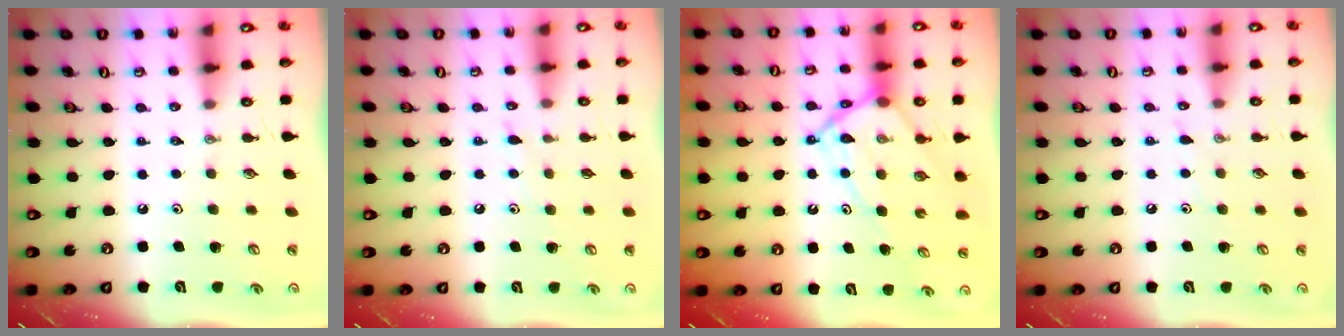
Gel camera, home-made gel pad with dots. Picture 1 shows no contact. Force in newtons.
{"total": 6.0, "press": 6.0, "slide": 0.5}
{"total": 11.7, "press": 11.6, "slide": 1.1}
{"total": 4.0, "press": 4.0, "slide": 0.5}